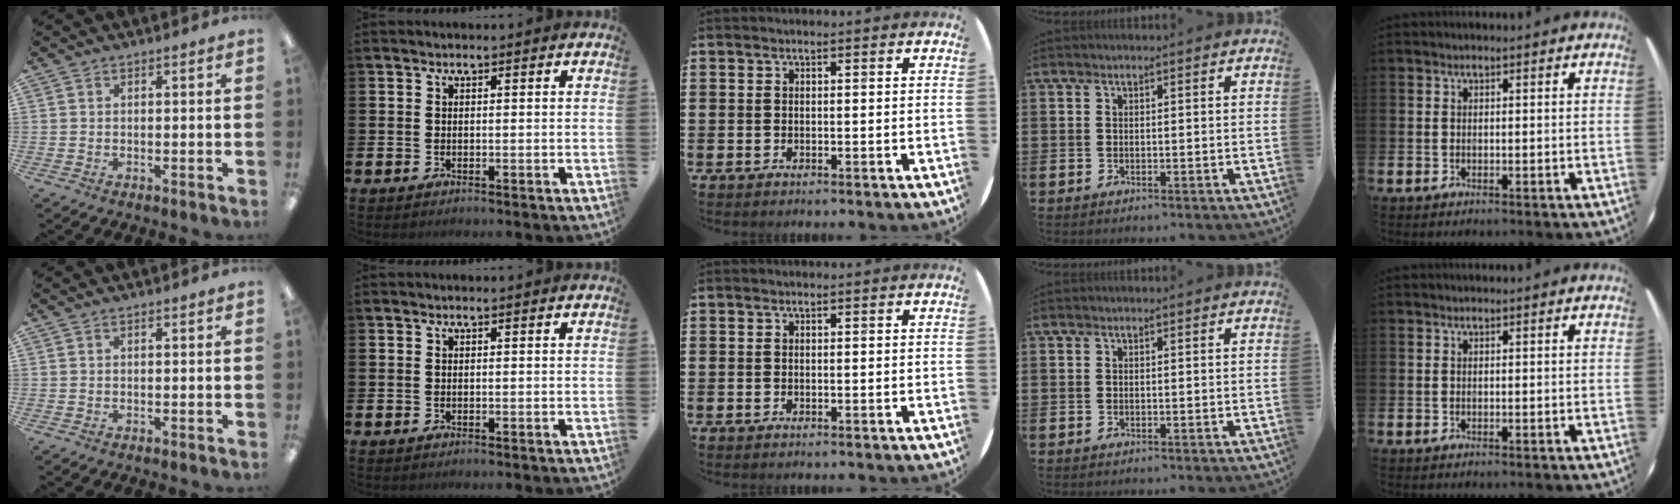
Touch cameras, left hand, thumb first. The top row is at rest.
{}